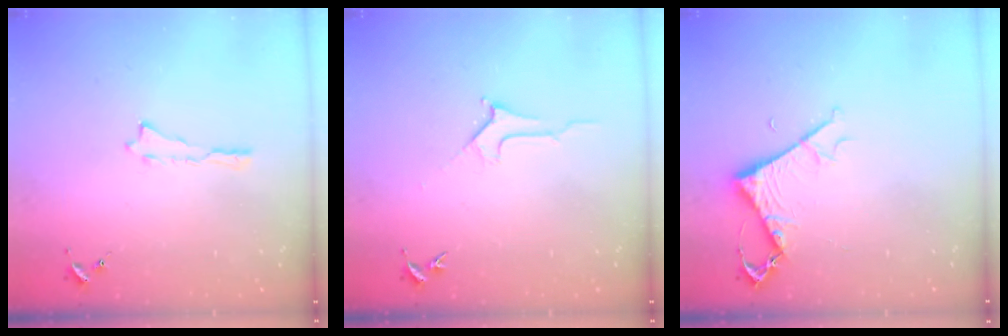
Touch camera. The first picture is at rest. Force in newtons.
{"total": 2.8, "press": 2.8, "slide": 0.4}
{"total": 5.3, "press": 5.2, "slide": 0.5}